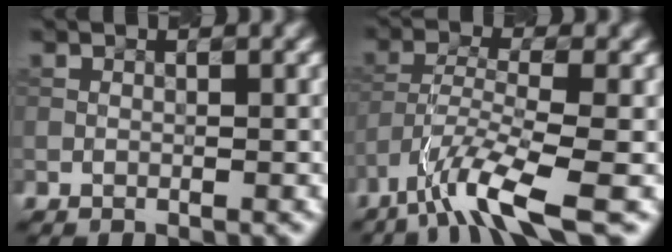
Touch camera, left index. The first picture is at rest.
{"total": 6.4, "force": [-4.5, 0.9, 4.5], "torque": [-0.080, -0.001, -0.084]}